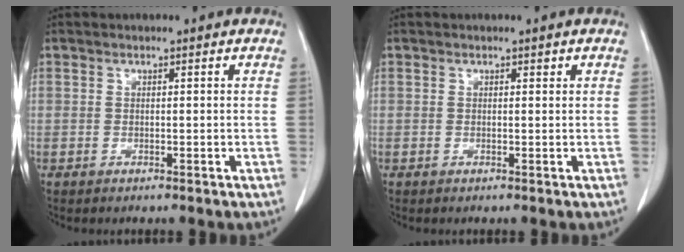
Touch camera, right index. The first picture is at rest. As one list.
[{"total": 0.7, "force": [0.5, 0.3, 0.4], "torque": [-0.006, -0.004, 0.007]}]